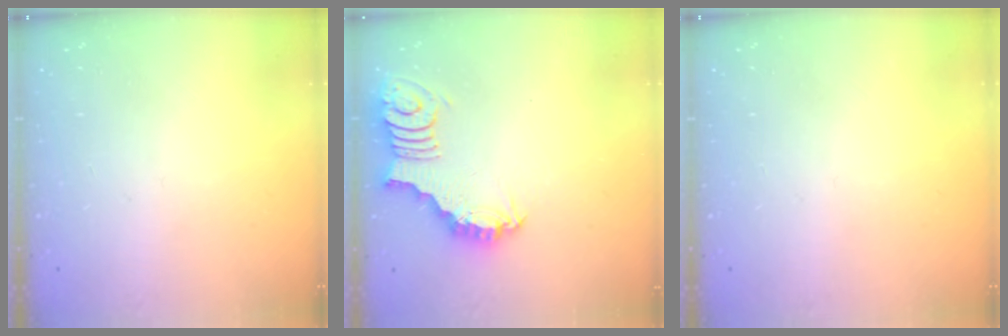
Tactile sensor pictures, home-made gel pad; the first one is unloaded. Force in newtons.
{"total": 2.9, "press": 2.9, "slide": 0.4}
{"total": 0.0}